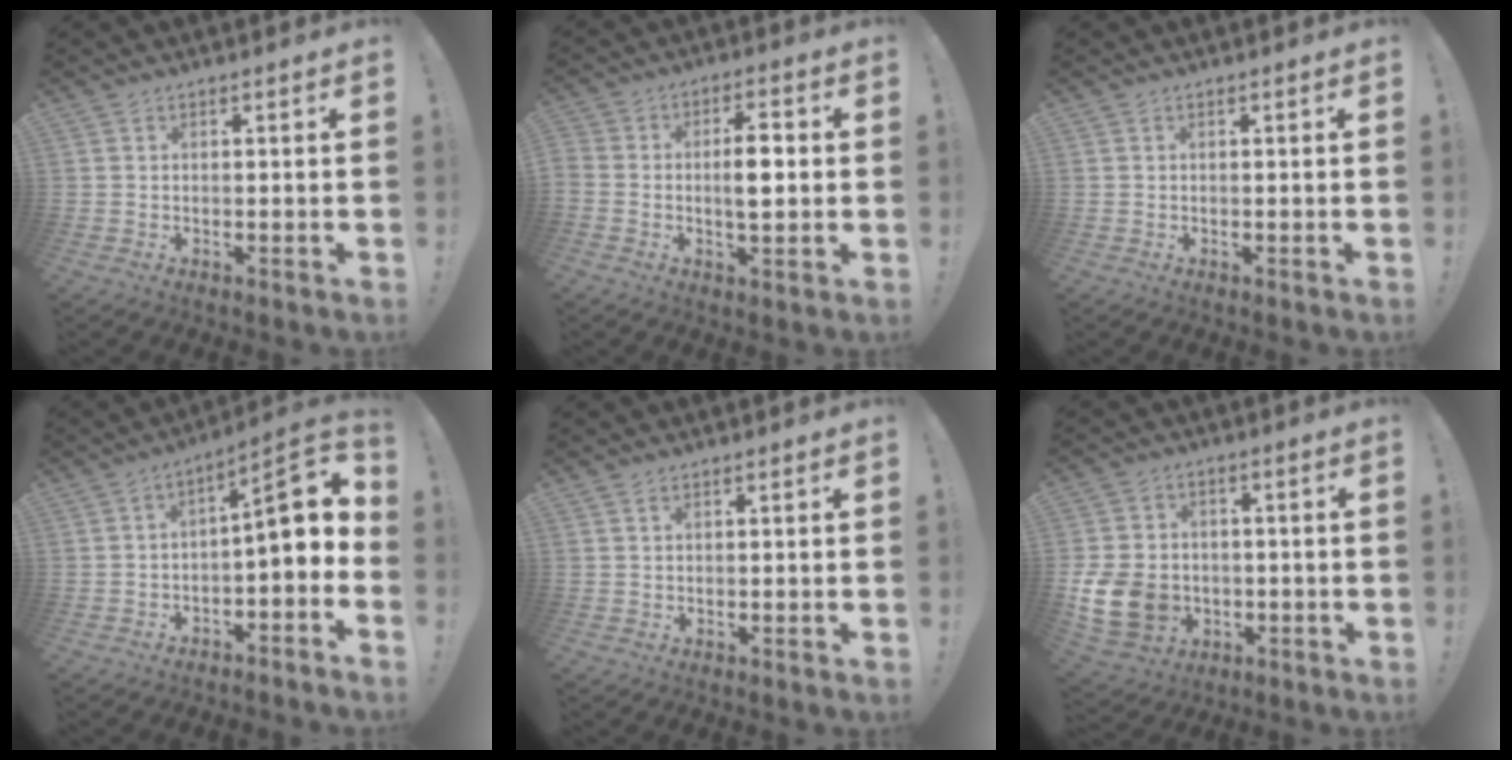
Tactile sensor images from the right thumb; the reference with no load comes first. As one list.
[{"total": 7.1, "force": [-1.0, 3.2, 6.2], "torque": [-0.109, 0.009, -0.022]}, {"total": 0.0}, {"total": 10.3, "force": [1.0, 3.4, 9.7], "torque": [-0.126, -0.007, 0.007]}, {"total": 1.0, "force": [0.7, 0.4, 0.6], "torque": [-0.012, 0.001, 0.013]}, {"total": 13.3, "force": [-2.6, 11.0, 7.0], "torque": [-0.142, 0.019, -0.041]}]